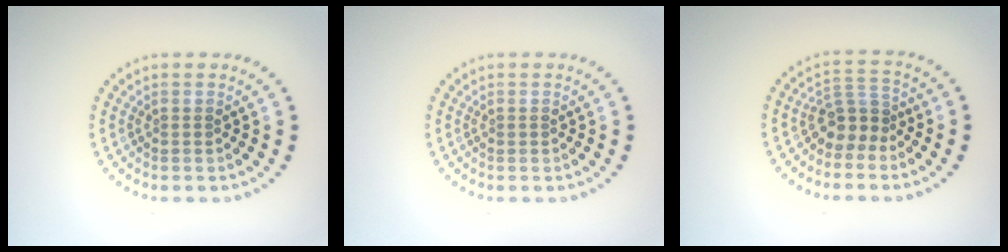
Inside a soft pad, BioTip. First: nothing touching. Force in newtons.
{"total": 0.0}
{"total": 2.9, "press": 2.2, "slide": 1.8}